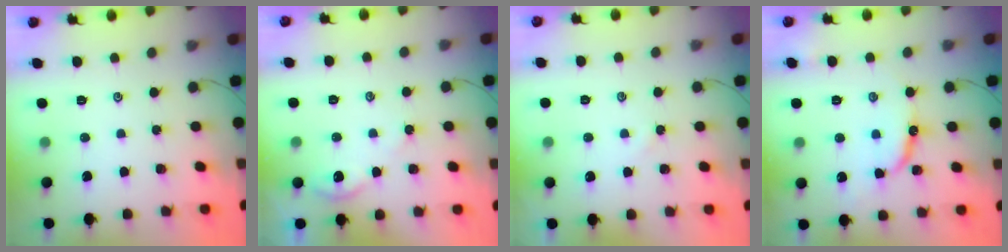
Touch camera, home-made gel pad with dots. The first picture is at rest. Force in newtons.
{"total": 2.9, "press": 2.9, "slide": 0.3}
{"total": 2.7, "press": 2.7, "slide": 0.4}
{"total": 10.5, "press": 10.4, "slide": 0.8}